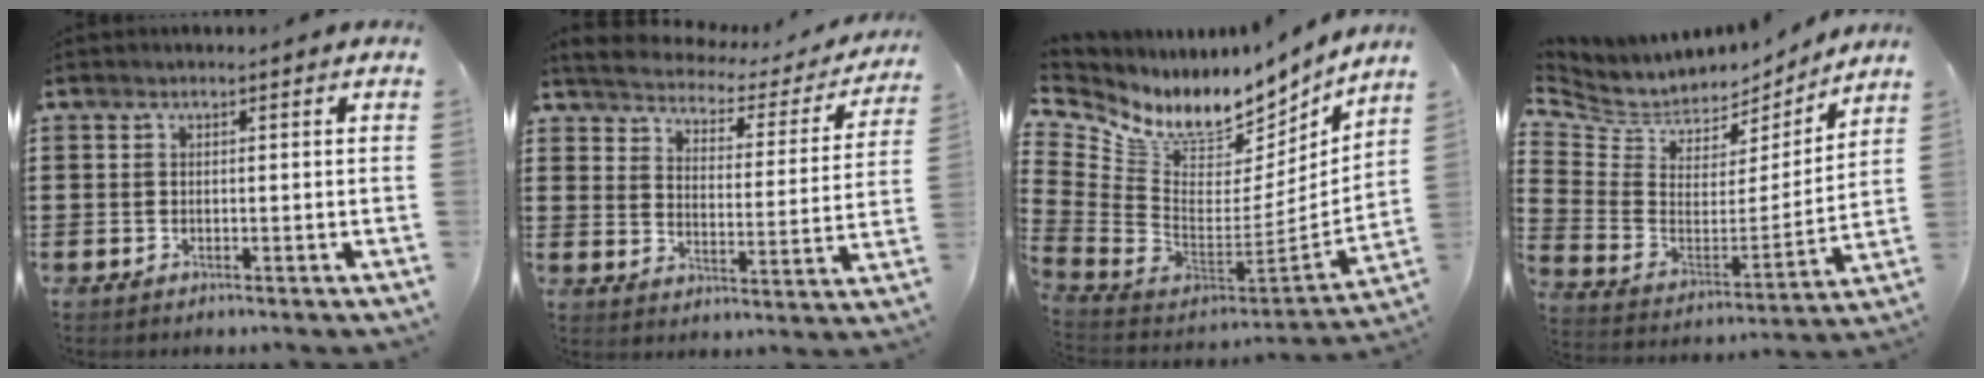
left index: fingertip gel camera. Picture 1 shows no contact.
{"total": 2.8, "force": [2.8, 0.5, 0.3], "torque": [-0.029, -0.028, 0.039]}
{"total": 9.0, "force": [7.5, 3.6, 3.3], "torque": [-0.095, -0.080, 0.131]}
{"total": 5.8, "force": [5.0, 2.8, 0.9], "torque": [-0.054, -0.045, 0.088]}